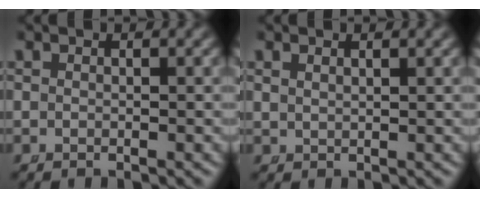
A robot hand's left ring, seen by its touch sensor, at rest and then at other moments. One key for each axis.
{"total": 0.8, "fx": 0.8, "fy": 0.0, "fz": 0.2, "tx": -0.004, "ty": -0.005, "tz": 0.024}